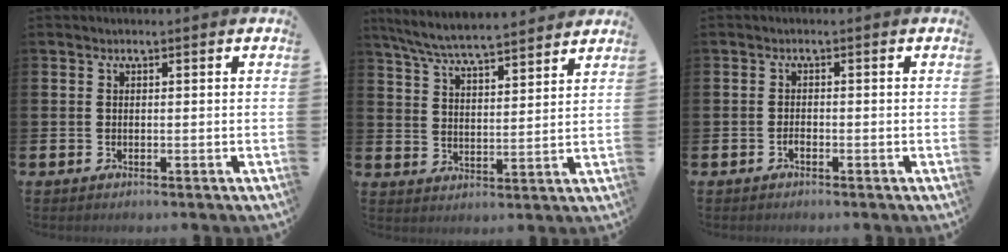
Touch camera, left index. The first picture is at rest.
{"total": 6.9, "force": [6.7, 0.3, 1.9], "torque": [-0.063, -0.038, 0.118]}
{"total": 0.9, "force": [-0.6, 0.4, 0.5], "torque": [-0.015, -0.002, -0.011]}